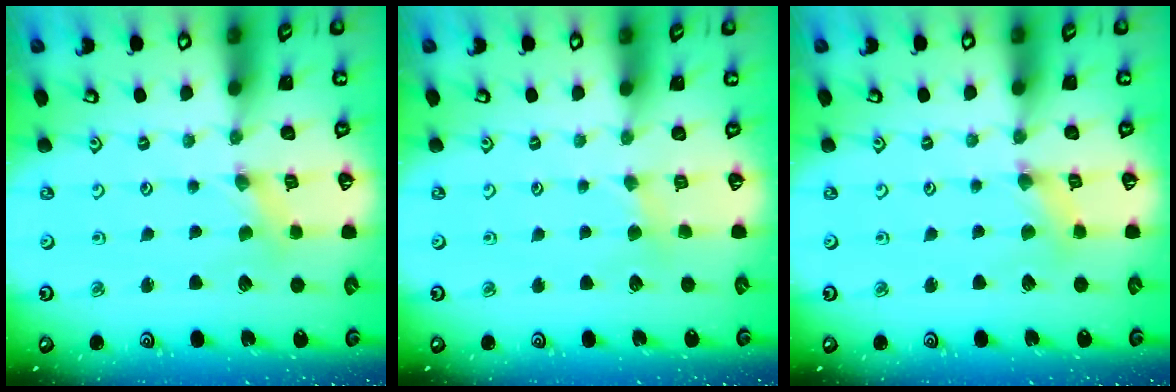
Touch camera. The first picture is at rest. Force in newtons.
{"total": 1.9, "press": 1.9, "slide": 0.3}
{"total": 2.3, "press": 2.3, "slide": 0.3}